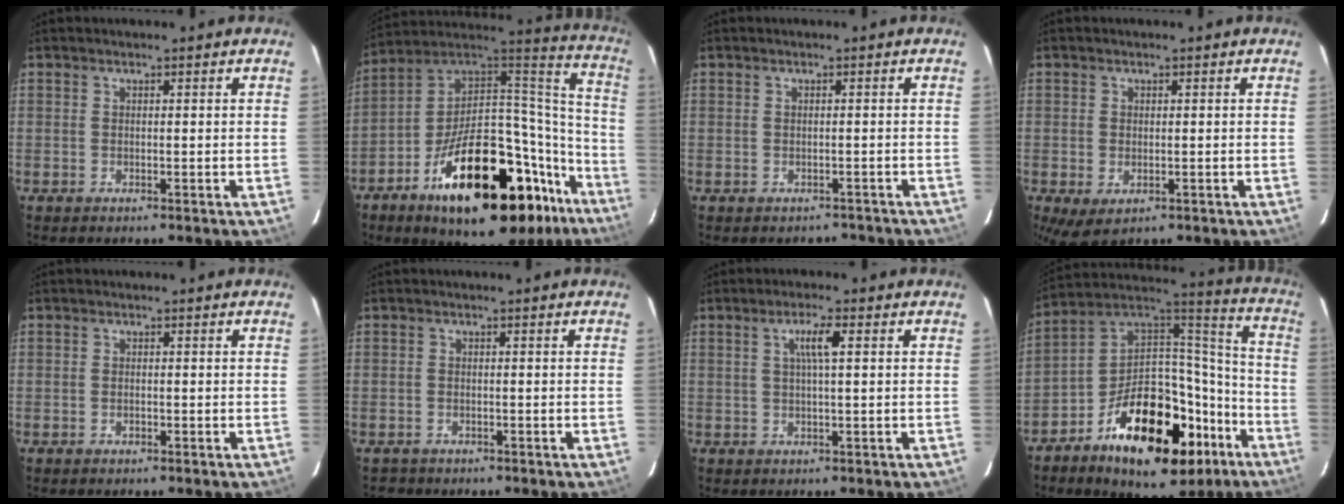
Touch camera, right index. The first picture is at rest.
{"total": 33.6, "force": [-18.8, 14.2, 23.9], "torque": [-0.345, 0.041, -0.275]}
{"total": 2.8, "force": [-2.4, 1.4, 0.3], "torque": [0.004, 0.009, -0.022]}
{"total": 4.3, "force": [-1.0, 2.9, 3.0], "torque": [-0.058, -0.014, -0.012]}
{"total": 0.9, "force": [-0.5, 0.6, 0.3], "torque": [-0.005, 0.000, -0.008]}
{"total": 2.0, "force": [-1.3, 1.5, 0.2], "torque": [-0.010, 0.003, -0.018]}
{"total": 3.6, "force": [0.9, 0.1, 3.5], "torque": [-0.065, 0.004, 0.017]}
{"total": 26.8, "force": [-13.8, 13.6, 18.5], "torque": [-0.298, 0.040, -0.204]}